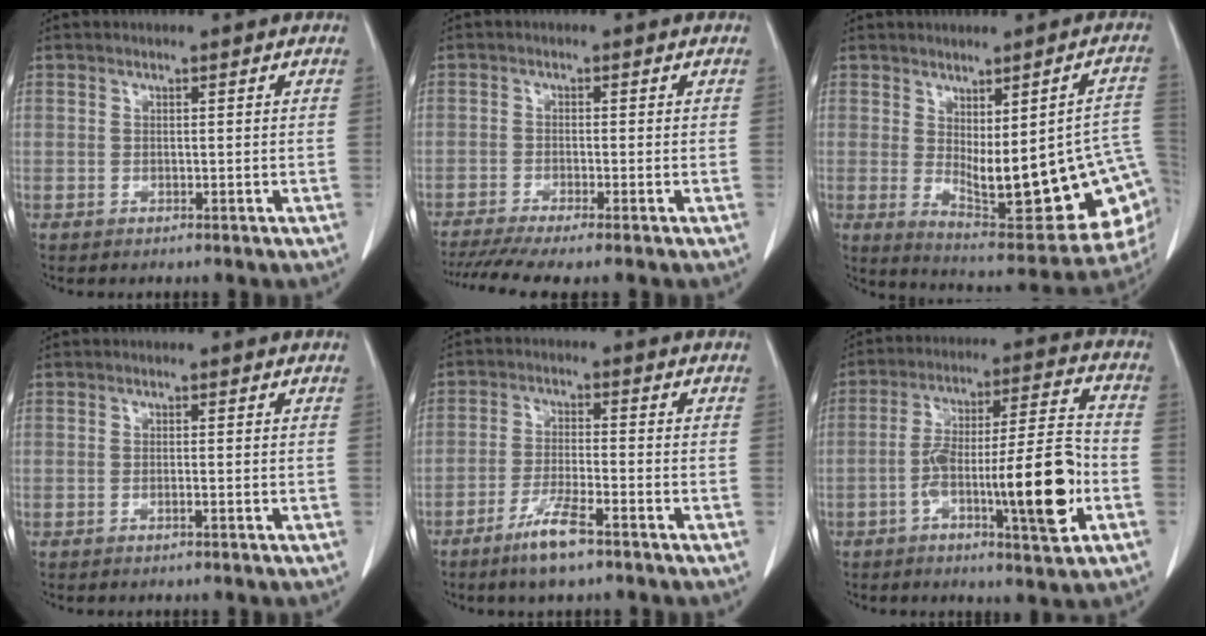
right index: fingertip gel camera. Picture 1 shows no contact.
{"total": 7.4, "force": [-5.9, -0.1, 4.4], "torque": [-0.071, -0.013, -0.098]}
{"total": 21.0, "force": [-2.6, 5.5, 20.0], "torque": [-0.198, -0.003, -0.008]}
{"total": 0.6, "force": [-0.3, -0.1, 0.6], "torque": [-0.011, 0.000, -0.003]}
{"total": 6.5, "force": [-4.4, 0.6, 4.7], "torque": [-0.097, -0.010, -0.081]}
{"total": 16.7, "force": [-5.2, 1.9, 15.8], "torque": [-0.255, 0.011, -0.078]}